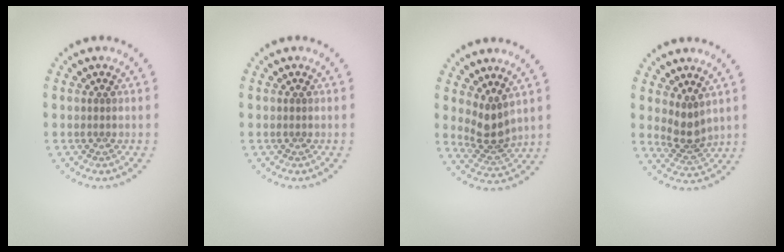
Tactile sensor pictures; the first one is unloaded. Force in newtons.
{"total": 0.0}
{"total": 2.8, "press": 2.2, "slide": 1.8}
{"total": 2.6, "press": 2.0, "slide": 1.6}